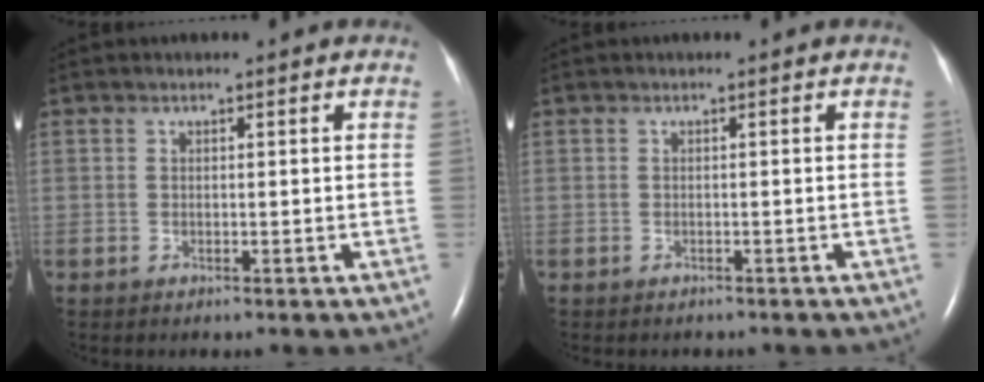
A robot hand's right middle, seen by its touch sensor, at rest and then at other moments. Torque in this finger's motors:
{"motor_torque": [0.00, 0.00, 0.00, 0.00]}